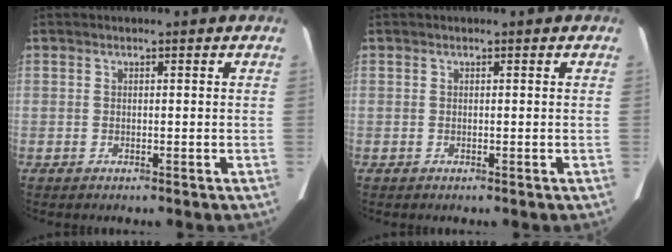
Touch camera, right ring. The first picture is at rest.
{"total": 0.0}